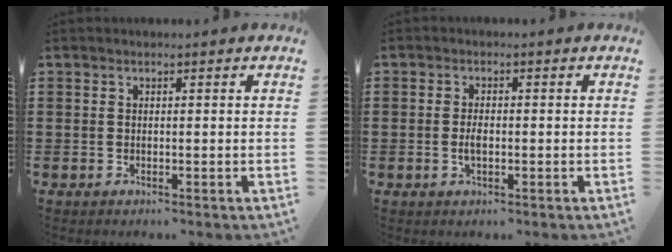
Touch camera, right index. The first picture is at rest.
{"total": 2.2, "force": [-0.4, 1.0, 1.9], "torque": [-0.044, -0.002, -0.011]}